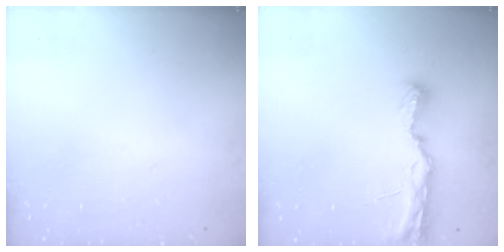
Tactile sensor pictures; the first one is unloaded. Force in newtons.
{"total": 8.9, "press": 8.9, "slide": 1.3}